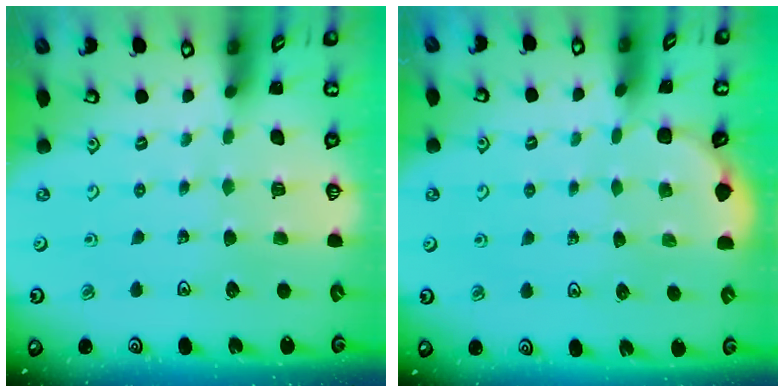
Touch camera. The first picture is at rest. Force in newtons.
{"total": 1.3, "press": 1.3, "slide": 0.1}